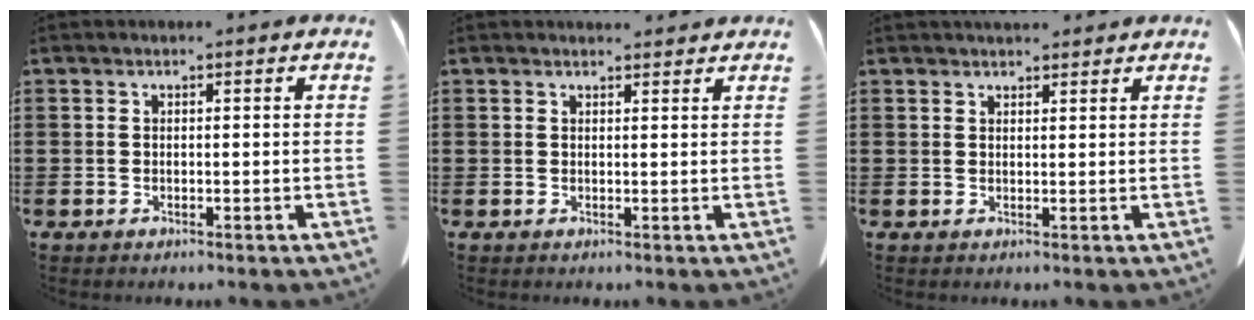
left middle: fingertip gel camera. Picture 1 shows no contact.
{"total": 1.2, "force": [1.2, 0.3, 0.3], "torque": [0.000, -0.001, 0.020]}
{"total": 1.8, "force": [1.7, 0.6, 0.3], "torque": [-0.010, 0.001, 0.031]}